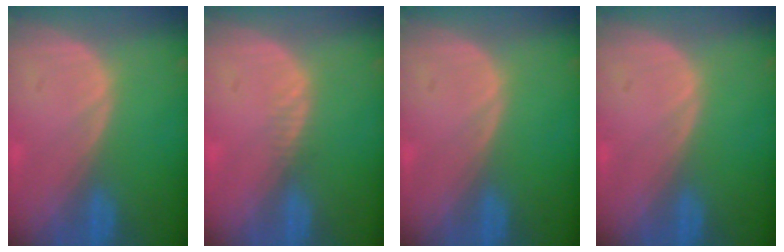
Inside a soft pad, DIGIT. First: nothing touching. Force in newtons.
{"total": 1.2, "press": 0.9, "slide": 0.8}
{"total": 0.0}
{"total": 0.0}